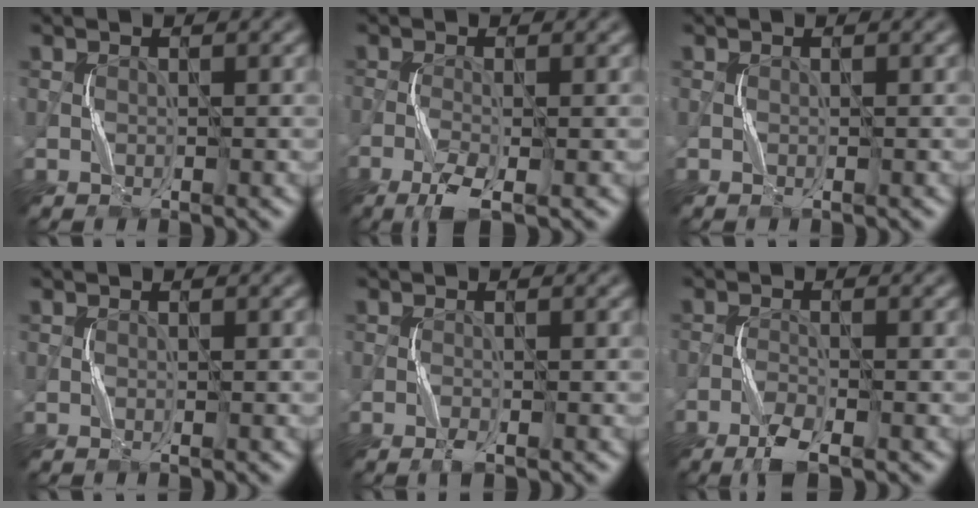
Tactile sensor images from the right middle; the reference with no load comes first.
{"total": 3.1, "force": [-2.0, 0.4, 2.4], "torque": [-0.053, 0.000, -0.040]}
{"total": 0.0}
{"total": 0.0}
{"total": 1.0, "force": [-0.6, 0.1, 0.7], "torque": [-0.018, 0.003, -0.013]}
{"total": 2.6, "force": [-2.0, 0.2, 1.7], "torque": [-0.041, 0.002, -0.042]}